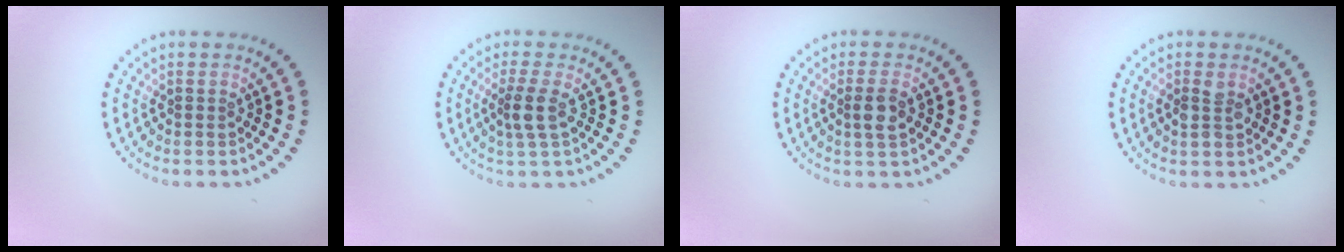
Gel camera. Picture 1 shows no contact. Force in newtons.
{"total": 2.2, "press": 1.8, "slide": 1.3}
{"total": 2.0, "press": 1.8, "slide": 0.8}
{"total": 1.8, "press": 1.7, "slide": 0.2}